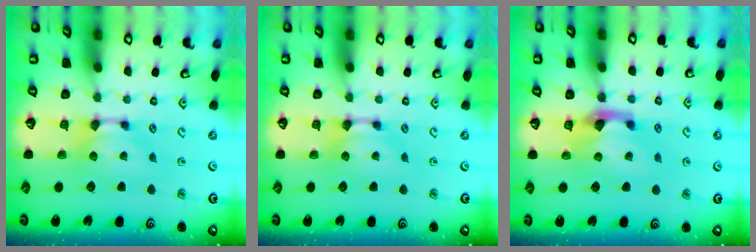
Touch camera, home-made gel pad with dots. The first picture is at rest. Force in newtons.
{"total": 0.0}
{"total": 2.3, "press": 2.1, "slide": 0.8}